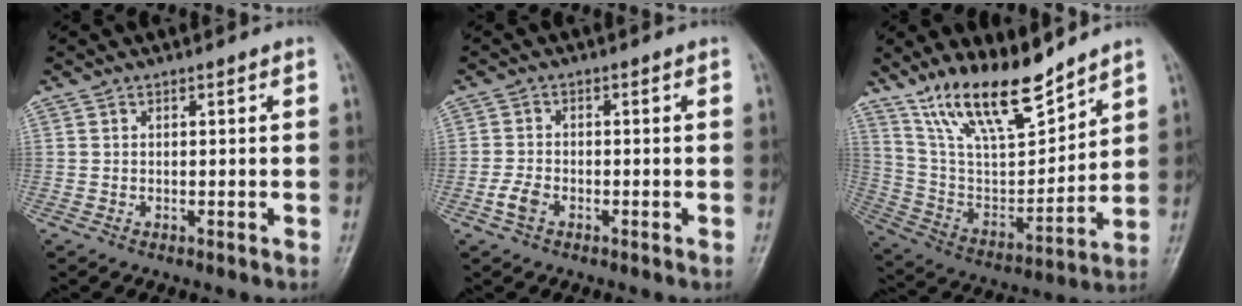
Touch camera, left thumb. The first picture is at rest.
{"total": 3.1, "force": [-1.5, 1.9, 1.9], "torque": [-0.042, 0.007, -0.032]}
{"total": 17.1, "force": [13.4, 4.9, 9.3], "torque": [-0.136, -0.070, 0.256]}